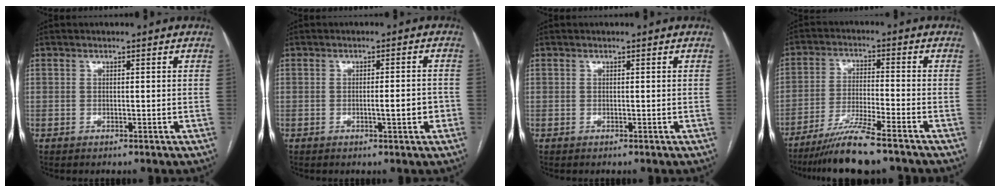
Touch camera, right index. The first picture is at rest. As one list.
[{"total": 3.4, "force": [-1.1, 0.5, 3.2], "torque": [-0.048, 0.000, -0.014]}, {"total": 0.0}, {"total": 9.0, "force": [-7.3, -0.3, 5.4], "torque": [-0.097, -0.029, -0.131]}]